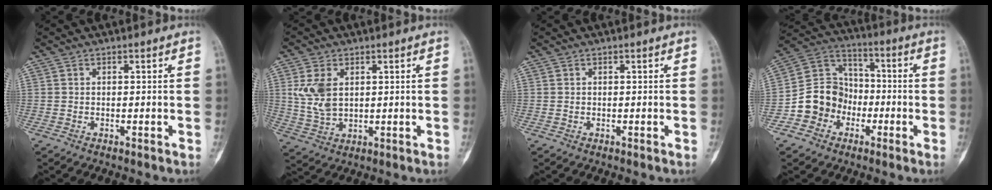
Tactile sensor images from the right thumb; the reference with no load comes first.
{"total": 7.4, "force": [1.9, 4.6, 5.5], "torque": [-0.108, -0.004, 0.047]}
{"total": 0.0}
{"total": 11.9, "force": [-4.4, 10.4, 3.9], "torque": [-0.029, 0.063, -0.084]}